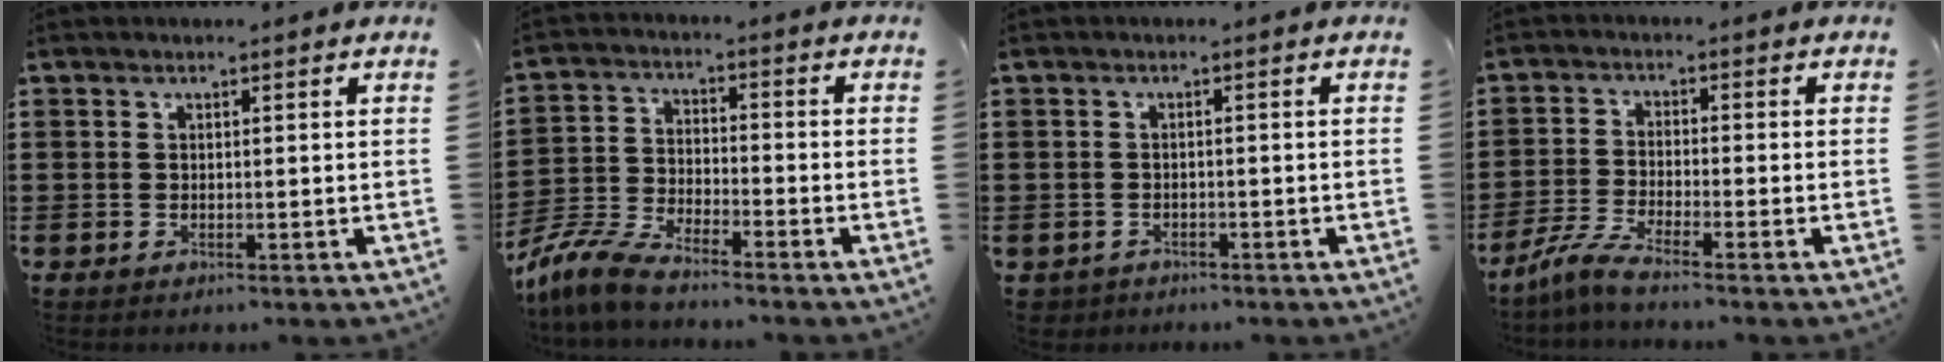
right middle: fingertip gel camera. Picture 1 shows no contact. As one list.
[{"total": 6.9, "force": [-6.5, 0.9, 2.4], "torque": [-0.073, -0.002, -0.134]}, {"total": 1.3, "force": [-1.2, 0.5, -0.1], "torque": [-0.003, 0.001, -0.029]}, {"total": 4.3, "force": [-3.6, 0.0, 2.3], "torque": [-0.067, -0.014, -0.077]}]